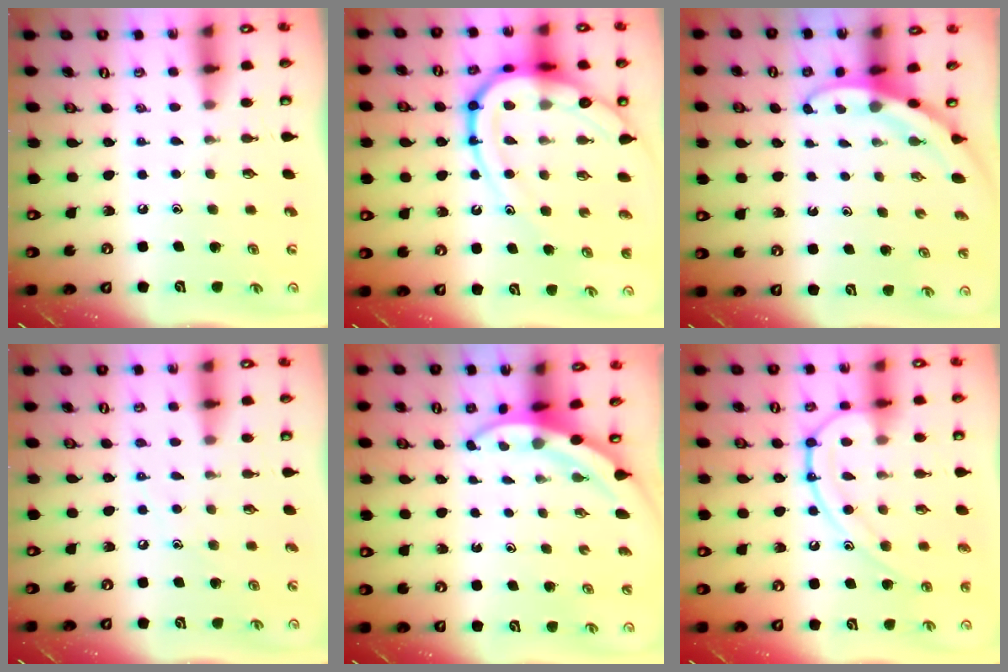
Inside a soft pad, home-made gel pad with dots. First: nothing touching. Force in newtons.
{"total": 19.1, "press": 19.0, "slide": 1.9}
{"total": 3.3, "press": 3.3, "slide": 0.1}
{"total": 4.9, "press": 4.9, "slide": 0.2}
{"total": 4.8, "press": 4.7, "slide": 0.2}
{"total": 15.3, "press": 15.2, "slide": 1.5}